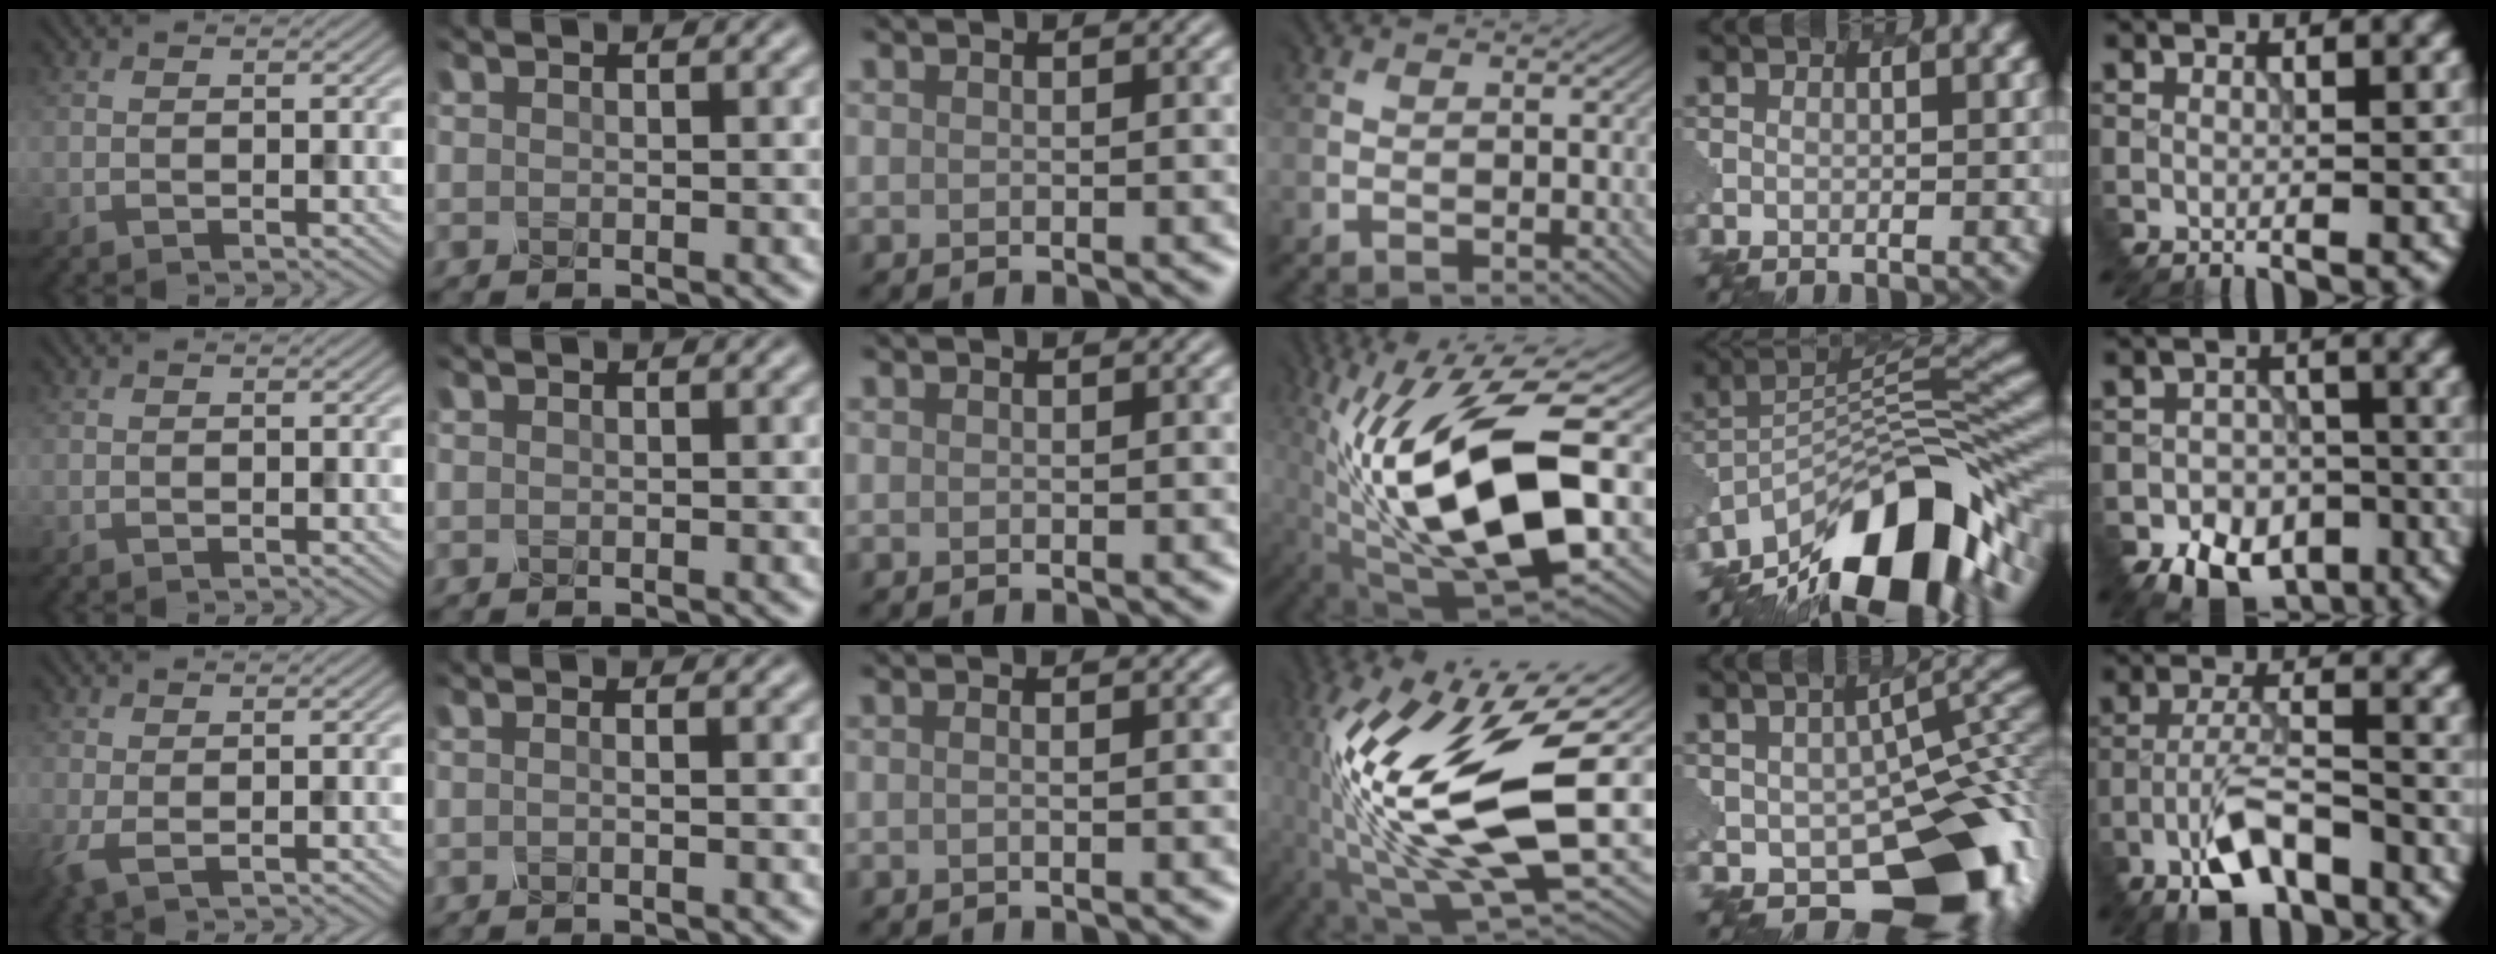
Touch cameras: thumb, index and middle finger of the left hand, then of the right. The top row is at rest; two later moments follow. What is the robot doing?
{"motion": "disassemble", "object": "battery cover"}